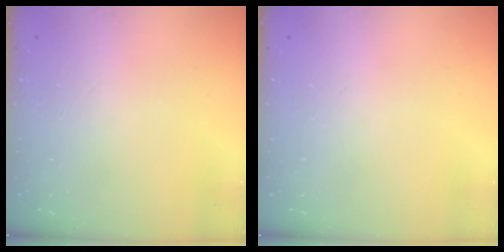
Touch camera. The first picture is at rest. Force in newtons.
{"total": 0.0}